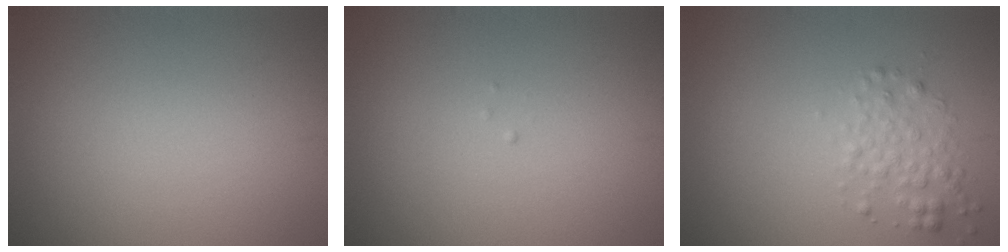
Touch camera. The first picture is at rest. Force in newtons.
{"total": 0.0}
{"total": 2.2, "press": 2.2, "slide": 0.1}